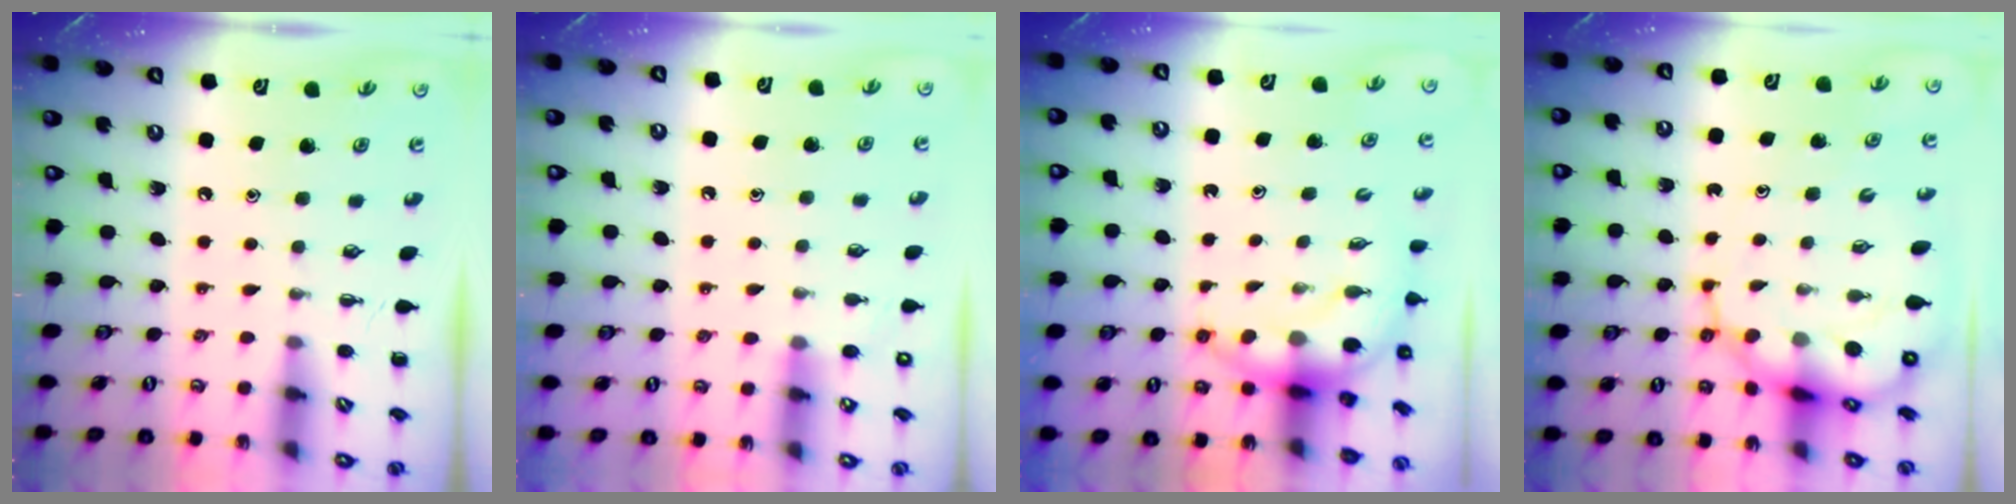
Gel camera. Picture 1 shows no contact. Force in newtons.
{"total": 6.0, "press": 5.7, "slide": 1.9}
{"total": 6.7, "press": 6.4, "slide": 1.8}
{"total": 10.7, "press": 10.3, "slide": 2.8}